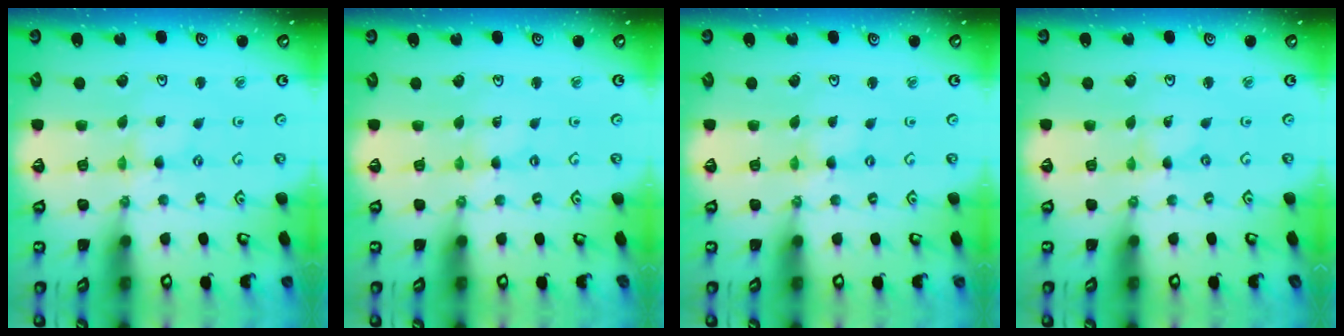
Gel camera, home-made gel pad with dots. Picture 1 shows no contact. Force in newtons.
{"total": 0.5, "press": 0.5, "slide": 0.1}
{"total": 0.0}
{"total": 0.0}